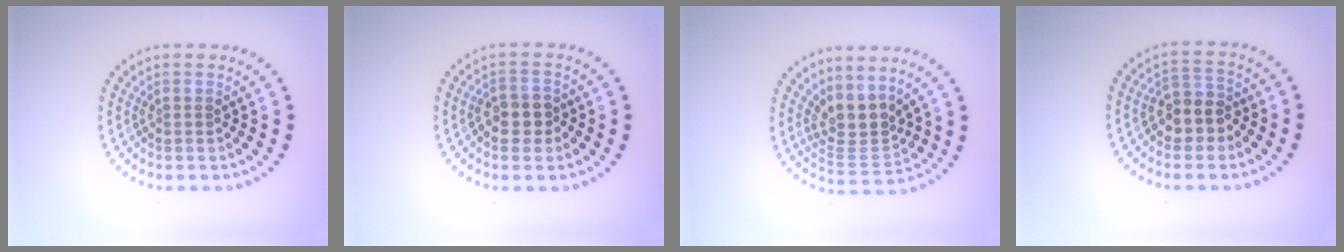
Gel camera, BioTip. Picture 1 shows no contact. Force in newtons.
{"total": 2.4, "press": 2.3, "slide": 0.6}
{"total": 3.4, "press": 2.5, "slide": 2.3}
{"total": 2.9, "press": 2.6, "slide": 1.3}